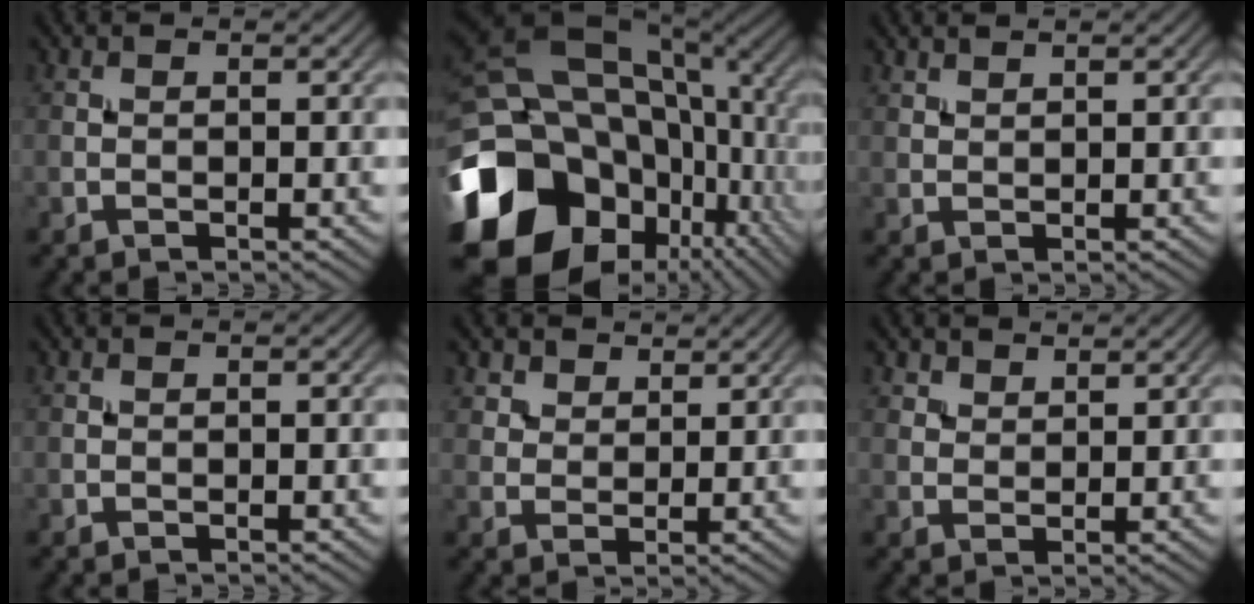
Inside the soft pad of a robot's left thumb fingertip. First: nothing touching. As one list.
[{"total": 21.6, "force": [-5.5, 16.9, 12.2], "torque": [-0.287, -0.017, -0.063]}, {"total": 1.1, "force": [1.1, 0.1, 0.3], "torque": [-0.011, 0.002, 0.024]}, {"total": 0.0}, {"total": 4.1, "force": [3.0, 2.5, 1.3], "torque": [-0.041, -0.011, 0.071]}, {"total": 3.2, "force": [2.7, 1.5, 0.9], "torque": [-0.023, -0.006, 0.067]}]